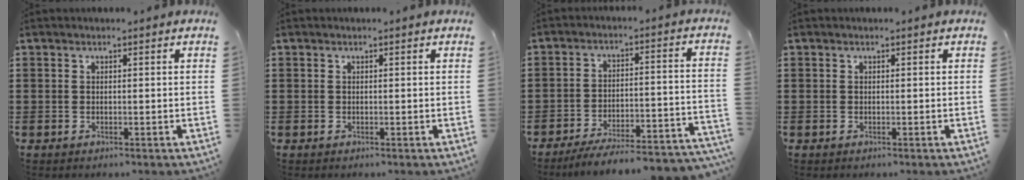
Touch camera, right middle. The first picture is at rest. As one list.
[{"total": 0.0}, {"total": 5.5, "force": [-5.0, 0.0, 2.4], "torque": [-0.032, -0.005, -0.094]}, {"total": 0.0}]